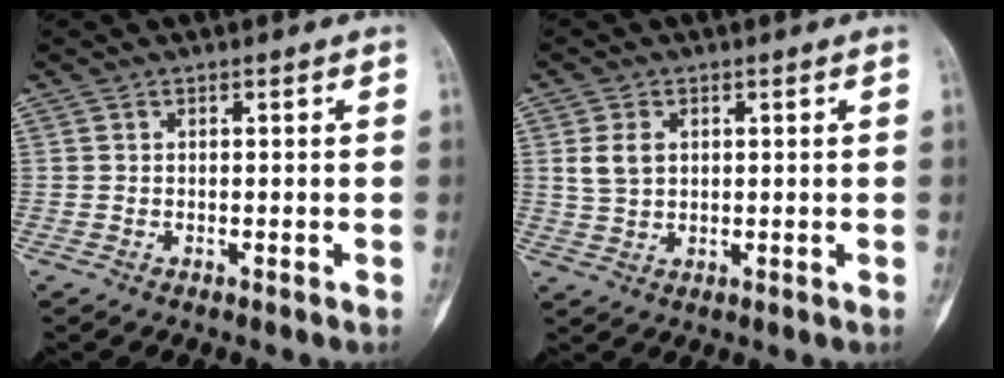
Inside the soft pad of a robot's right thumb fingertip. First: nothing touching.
{"total": 4.2, "force": [1.1, 3.0, 2.7], "torque": [-0.042, 0.001, 0.027]}